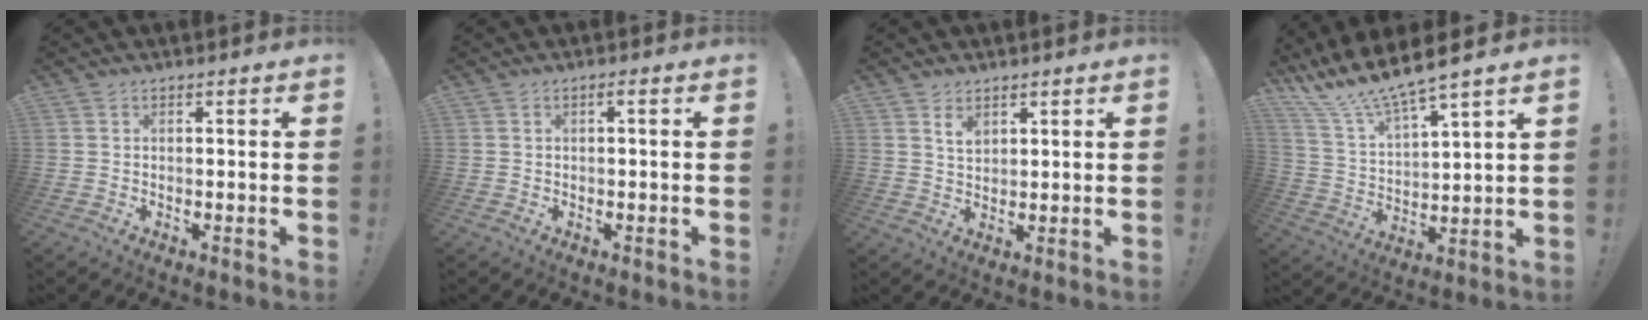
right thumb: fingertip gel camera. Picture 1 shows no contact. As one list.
[{"total": 1.0, "force": [-0.2, 0.1, 1.0], "torque": [-0.024, 0.004, -0.004]}, {"total": 4.0, "force": [2.4, 2.3, 2.2], "torque": [-0.030, -0.014, 0.042]}, {"total": 12.0, "force": [10.9, 0.5, 5.1], "torque": [-0.127, -0.087, 0.190]}]